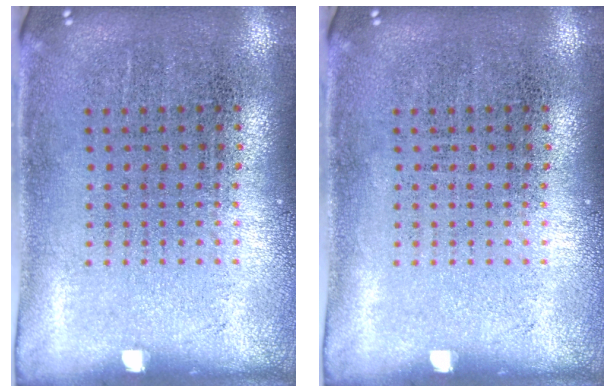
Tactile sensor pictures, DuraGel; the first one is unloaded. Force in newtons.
{"total": 0.0}